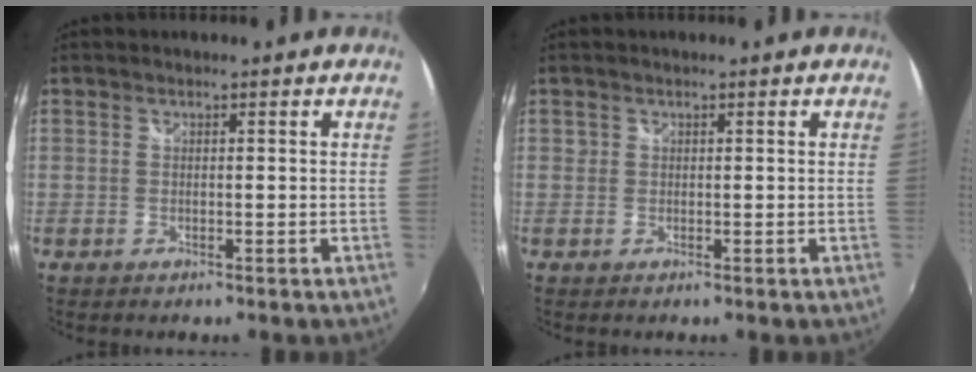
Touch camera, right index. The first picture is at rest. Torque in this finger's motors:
{"motor_torque": [0.00, 0.01, 0.00, 0.01]}